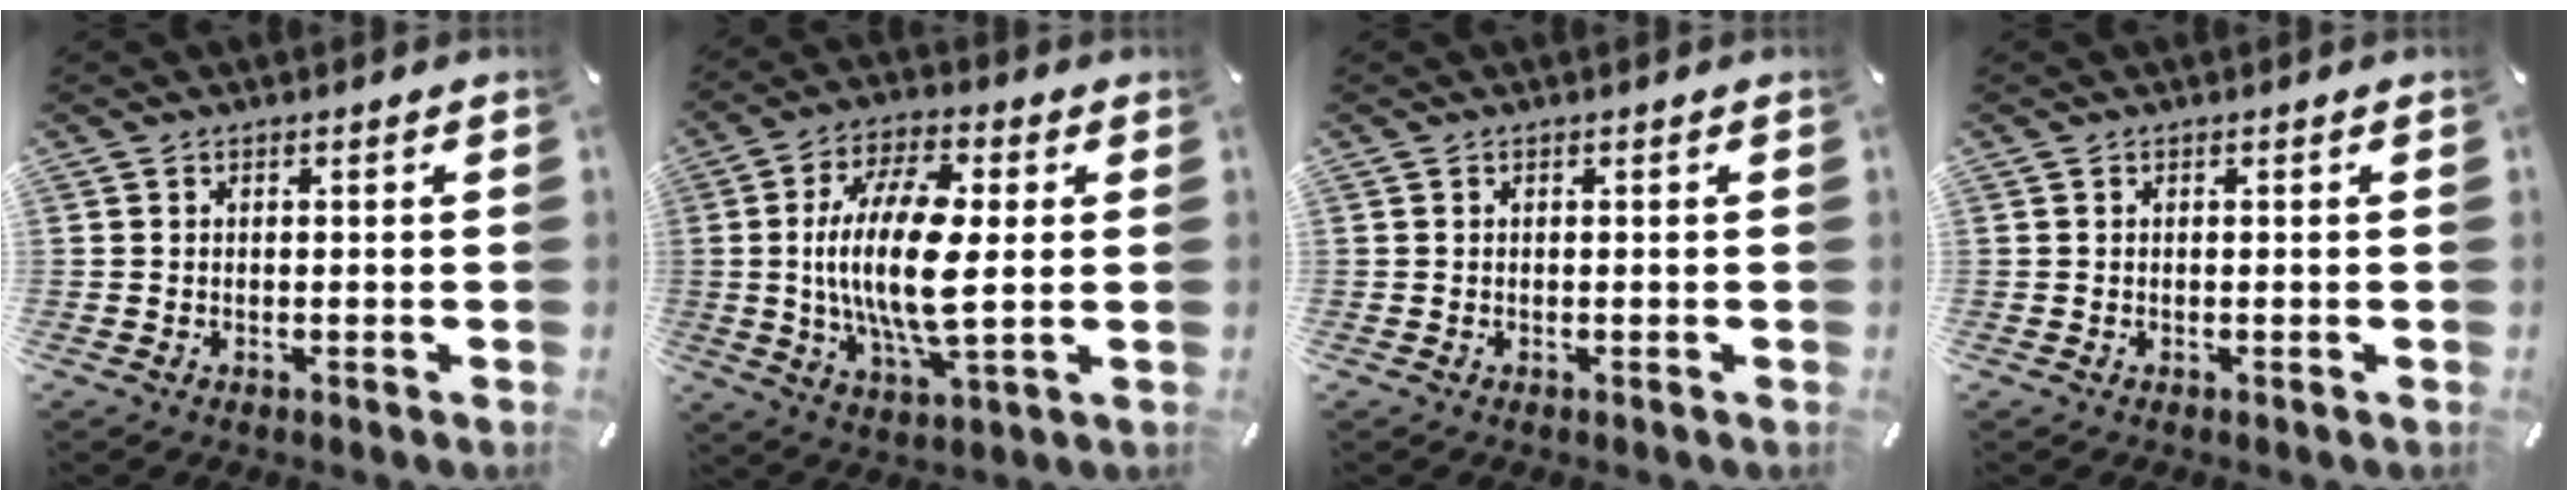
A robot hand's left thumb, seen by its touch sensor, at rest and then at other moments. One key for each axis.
{"total": 17.5, "fx": 1.2, "fy": 7.0, "fz": 16.0, "tx": -0.332, "ty": -0.010, "tz": 0.011}
{"total": 0.0}
{"total": 0.0}